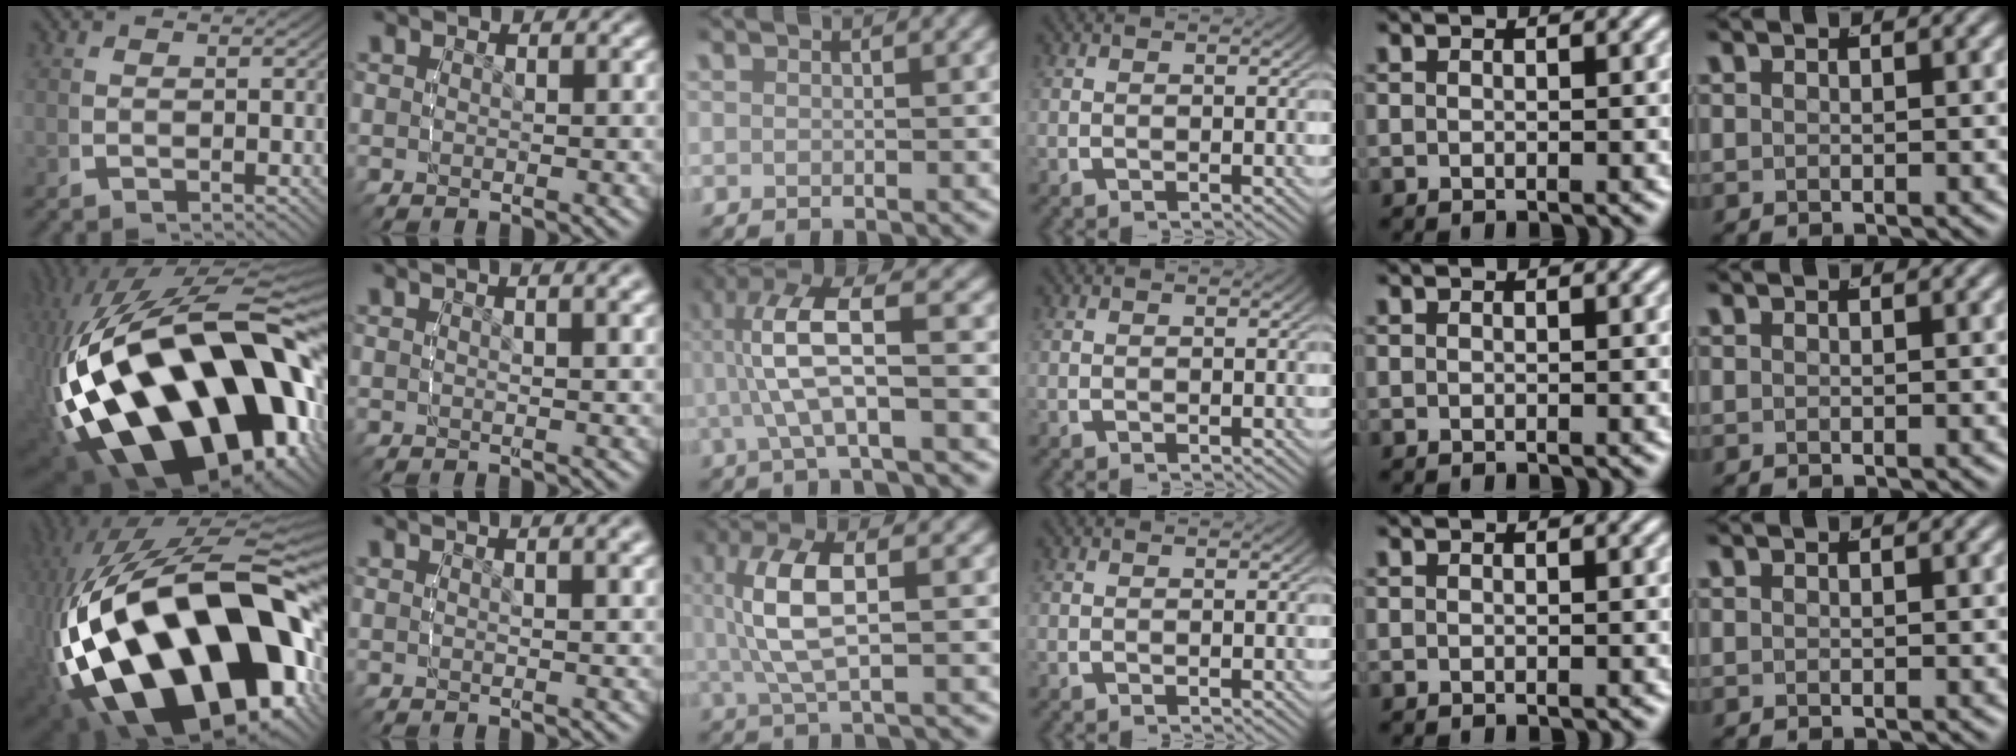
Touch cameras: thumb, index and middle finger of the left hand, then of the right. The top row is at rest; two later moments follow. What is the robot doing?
{"motion": "lift_and_place", "object": "tape"}